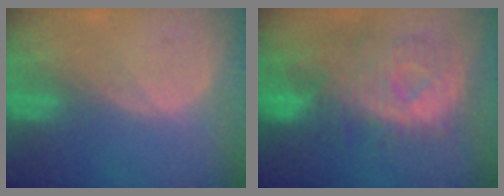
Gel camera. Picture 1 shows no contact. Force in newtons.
{"total": 10.8, "press": 9.6, "slide": 4.9}